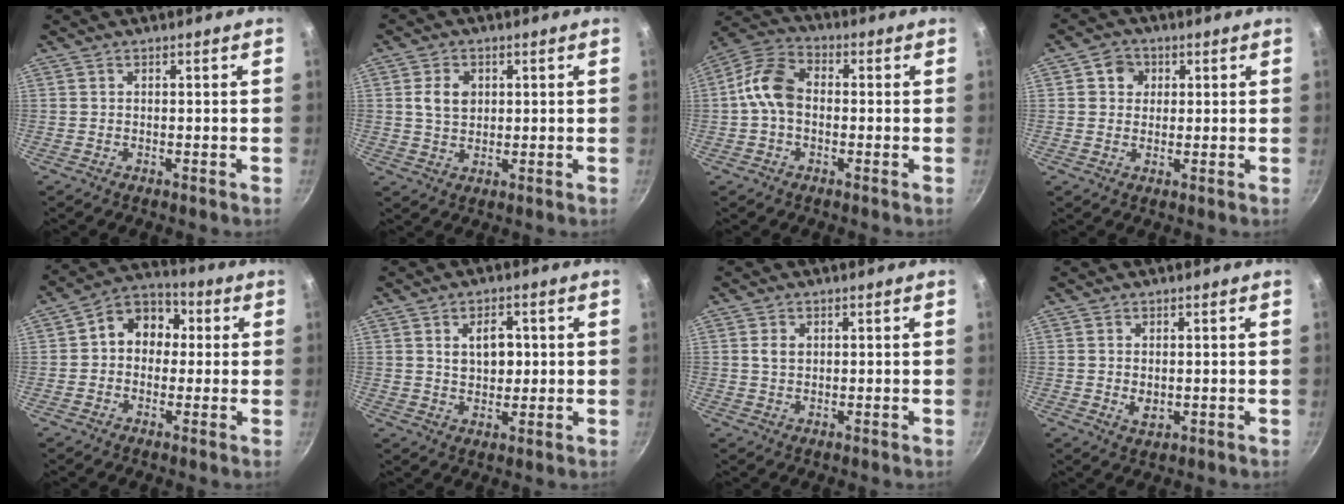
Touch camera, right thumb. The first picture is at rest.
{"total": 5.2, "force": [1.1, 3.9, 3.2], "torque": [-0.043, -0.001, 0.020]}
{"total": 9.3, "force": [-0.5, 6.6, 6.5], "torque": [-0.107, 0.030, -0.030]}
{"total": 4.6, "force": [1.3, 4.1, 1.4], "torque": [0.007, 0.001, 0.016]}
{"total": 9.7, "force": [1.0, 8.0, 5.5], "torque": [-0.039, 0.024, -0.007]}
{"total": 6.6, "force": [1.3, 4.4, 4.7], "torque": [-0.054, -0.005, 0.023]}
{"total": 2.5, "force": [0.6, 1.9, 1.5], "torque": [-0.021, 0.000, 0.011]}
{"total": 2.7, "force": [0.1, 1.9, 1.9], "torque": [-0.033, -0.007, 0.007]}